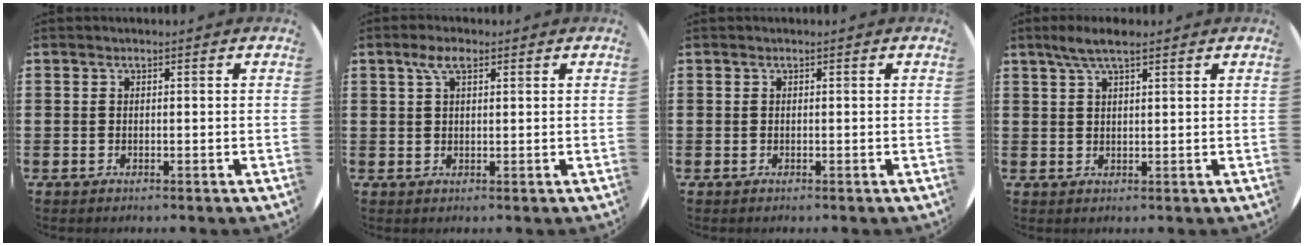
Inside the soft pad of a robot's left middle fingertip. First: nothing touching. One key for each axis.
{"total": 3.4, "fx": 1.9, "fy": 1.3, "fz": 2.4, "tx": -0.045, "ty": 0.006, "tz": 0.032}
{"total": 0.0}
{"total": 3.8, "fx": 2.7, "fy": 0.7, "fz": 2.6, "tx": -0.055, "ty": 0.006, "tz": 0.047}